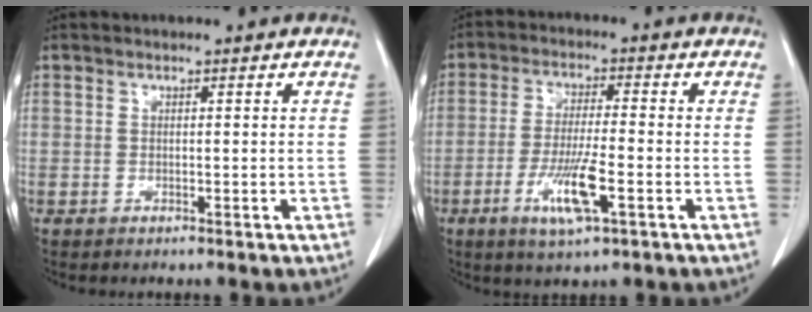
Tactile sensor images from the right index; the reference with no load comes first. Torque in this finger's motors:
{"motor_torque": [1.53, -0.61, 0.73, 0.10]}